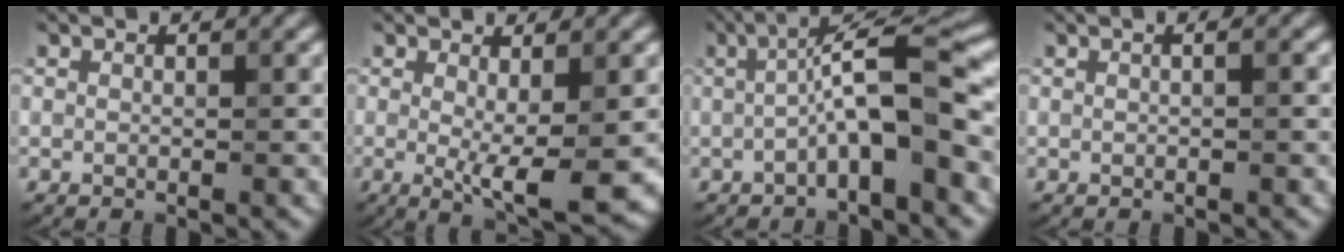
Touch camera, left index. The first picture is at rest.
{"total": 4.6, "force": [-0.3, 0.9, 4.5], "torque": [-0.071, -0.015, -0.002]}
{"total": 6.5, "force": [-1.5, 1.1, 6.2], "torque": [-0.105, 0.029, -0.031]}
{"total": 1.0, "force": [0.2, 0.3, 0.9], "torque": [-0.015, 0.001, -0.002]}